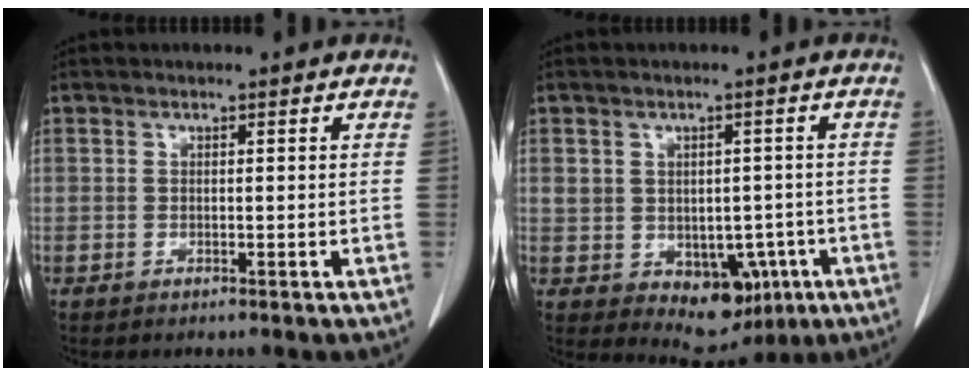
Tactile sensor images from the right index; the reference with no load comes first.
{"total": 8.2, "force": [-2.2, 5.9, 5.3], "torque": [-0.054, 0.010, -0.011]}